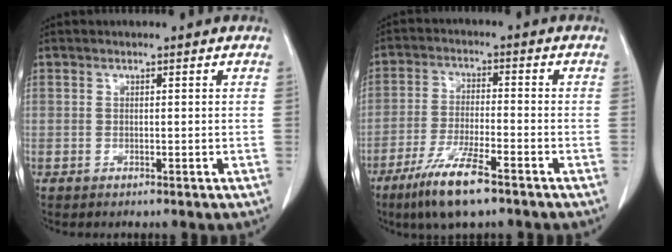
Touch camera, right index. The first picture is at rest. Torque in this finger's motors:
{"motor_torque": [0.70, -0.71, 0.42, 0.16]}